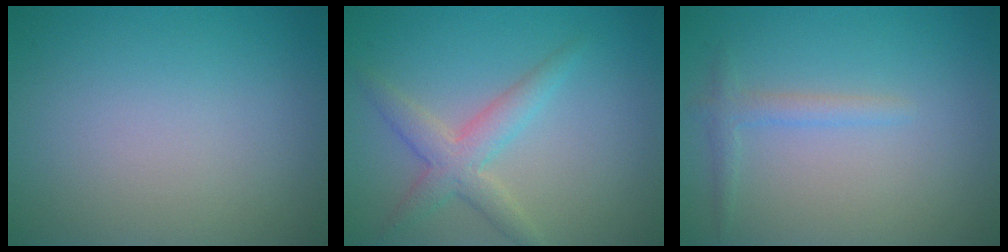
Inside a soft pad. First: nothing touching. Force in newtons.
{"total": 3.3, "press": 3.3, "slide": 0.1}
{"total": 1.5, "press": 1.5, "slide": 0.2}